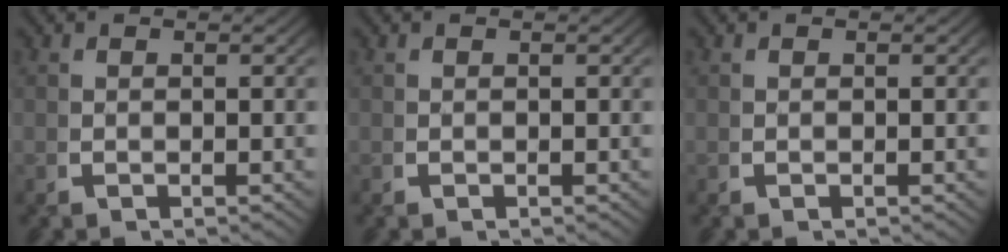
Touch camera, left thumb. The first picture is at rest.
{"total": 0.0}
{"total": 0.0}